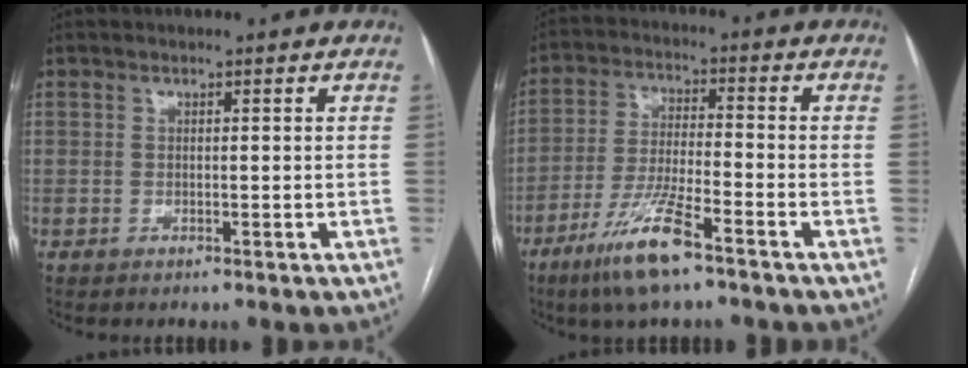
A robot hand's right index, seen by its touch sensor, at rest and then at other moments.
{"total": 10.3, "force": [-6.6, 1.1, 7.8], "torque": [-0.159, -0.023, -0.125]}